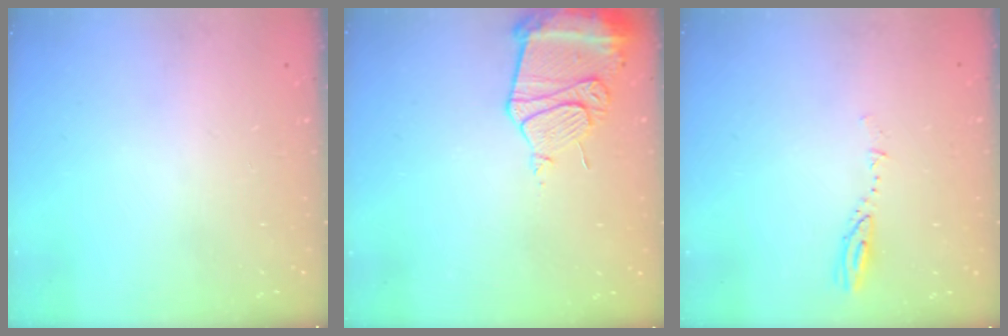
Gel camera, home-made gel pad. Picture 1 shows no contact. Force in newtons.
{"total": 13.6, "press": 13.5, "slide": 1.5}
{"total": 3.3, "press": 3.3, "slide": 0.3}